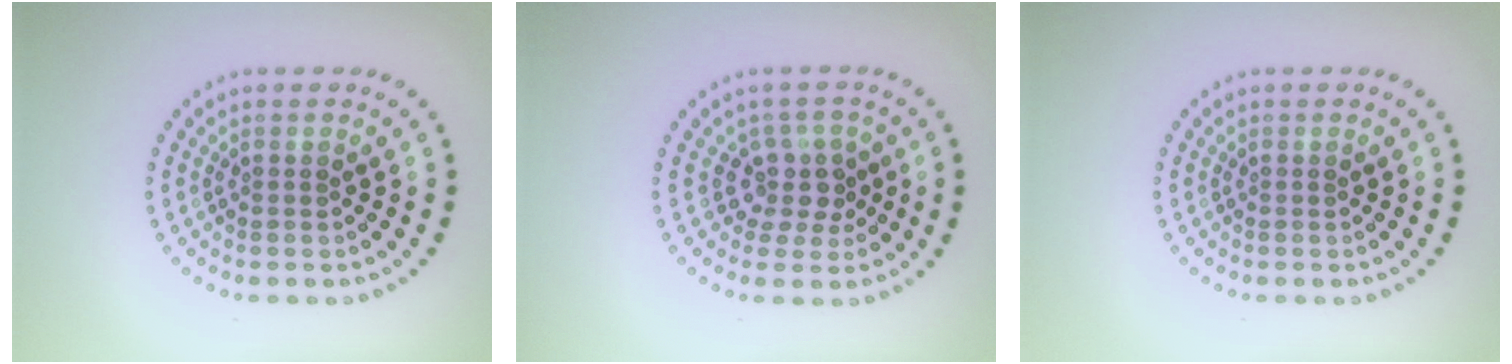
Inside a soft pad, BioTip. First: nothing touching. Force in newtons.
{"total": 2.8, "press": 2.1, "slide": 1.9}
{"total": 0.0}